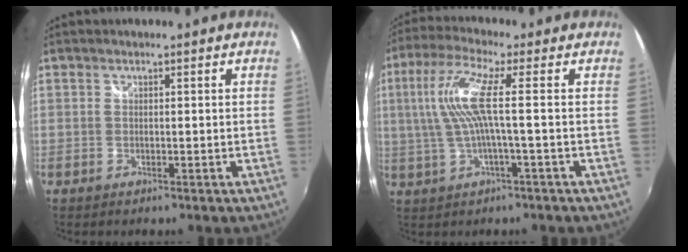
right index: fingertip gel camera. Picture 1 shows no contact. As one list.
[{"total": 8.9, "force": [0.4, -0.1, 8.9], "torque": [-0.174, 0.001, 0.015]}]